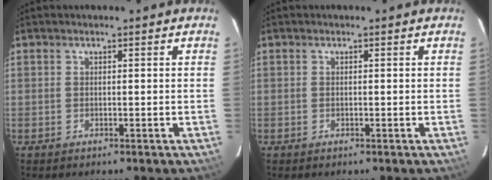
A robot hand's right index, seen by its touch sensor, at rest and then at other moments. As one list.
[{"total": 0.0}]